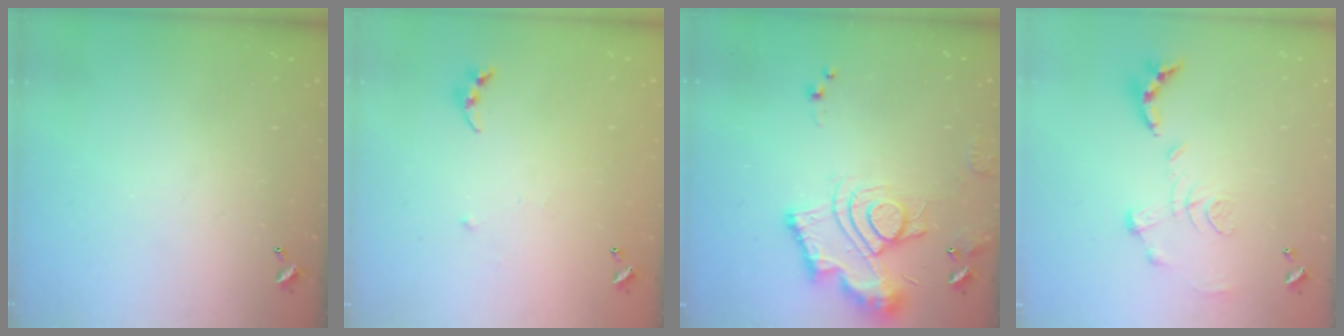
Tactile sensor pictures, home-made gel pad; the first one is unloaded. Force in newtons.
{"total": 5.4, "press": 5.4, "slide": 0.6}
{"total": 13.8, "press": 13.8, "slide": 1.3}
{"total": 1.2, "press": 0.4, "slide": 1.1}